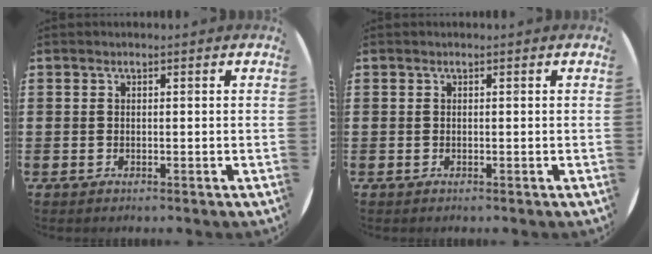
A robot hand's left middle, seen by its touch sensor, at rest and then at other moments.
{"total": 0.0}